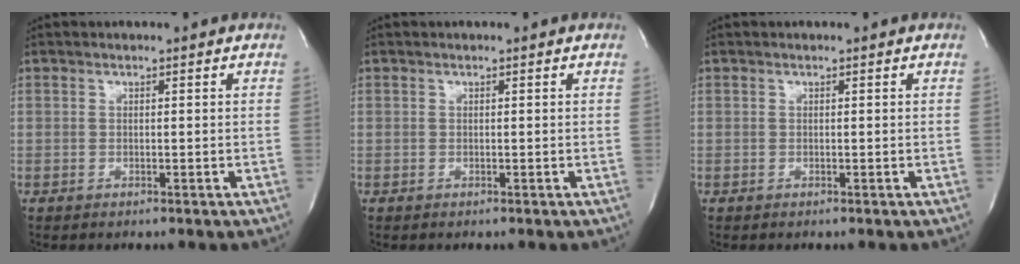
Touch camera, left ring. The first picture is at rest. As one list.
[{"total": 0.0}, {"total": 0.0}]